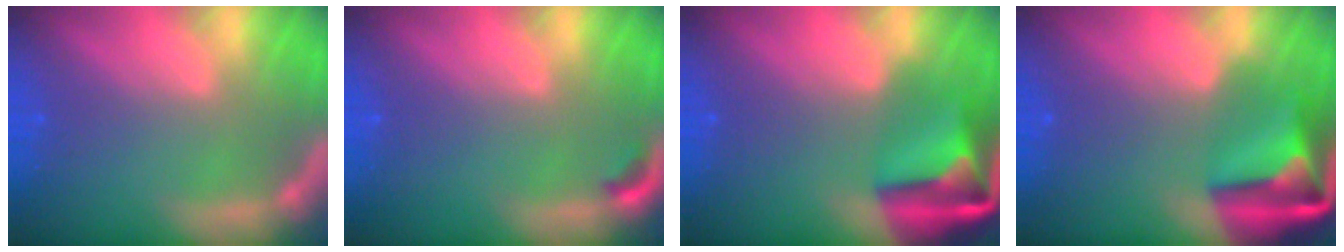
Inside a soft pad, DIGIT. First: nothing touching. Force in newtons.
{"total": 0.9}
{"total": 9.5}
{"total": 10.1}